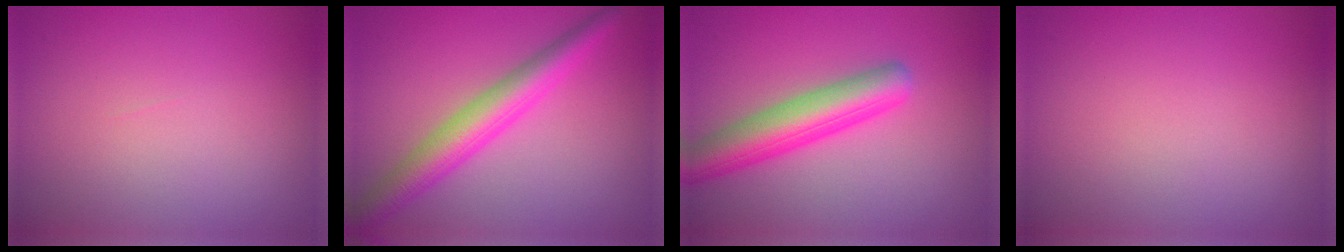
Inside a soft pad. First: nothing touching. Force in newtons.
{"total": 5.1, "press": 5.1, "slide": 0.2}
{"total": 5.7, "press": 5.7, "slide": 0.3}
{"total": 0.0}